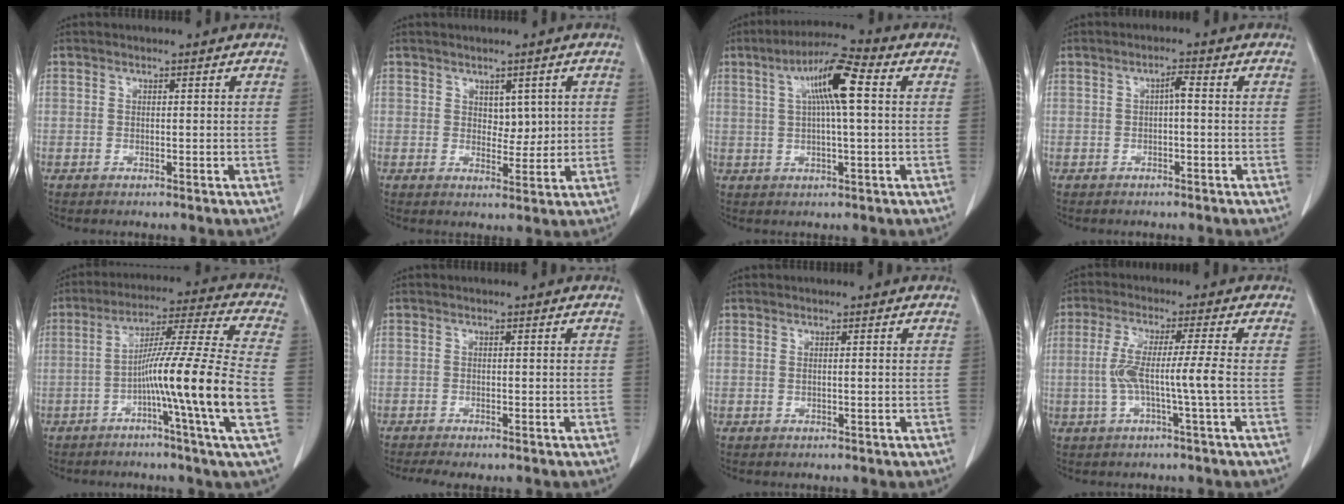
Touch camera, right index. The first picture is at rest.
{"total": 3.2, "force": [0.9, 2.0, 2.4], "torque": [-0.027, -0.004, 0.018]}
{"total": 9.3, "force": [2.3, 1.0, 8.9], "torque": [-0.161, 0.020, 0.035]}
{"total": 1.7, "force": [-0.1, 0.3, 1.7], "torque": [-0.027, 0.005, -0.001]}
{"total": 15.9, "force": [-4.0, -2.2, 15.2], "torque": [-0.251, -0.001, -0.077]}
{"total": 3.8, "force": [-3.1, 0.7, 2.0], "torque": [-0.028, -0.008, -0.044]}
{"total": 0.6, "force": [0.1, 0.1, 0.6], "torque": [-0.012, 0.002, 0.006]}
{"total": 6.9, "force": [-1.0, -0.7, 6.8], "torque": [-0.137, 0.010, -0.016]}